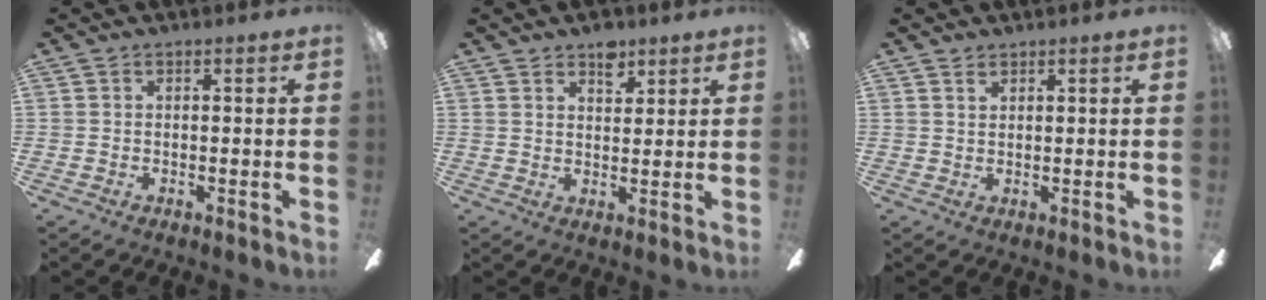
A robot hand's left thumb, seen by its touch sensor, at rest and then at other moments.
{"total": 5.5, "force": [4.0, 2.9, 2.5], "torque": [-0.018, -0.021, 0.065]}
{"total": 1.4, "force": [1.2, 0.6, 0.4], "torque": [-0.011, 0.000, 0.023]}